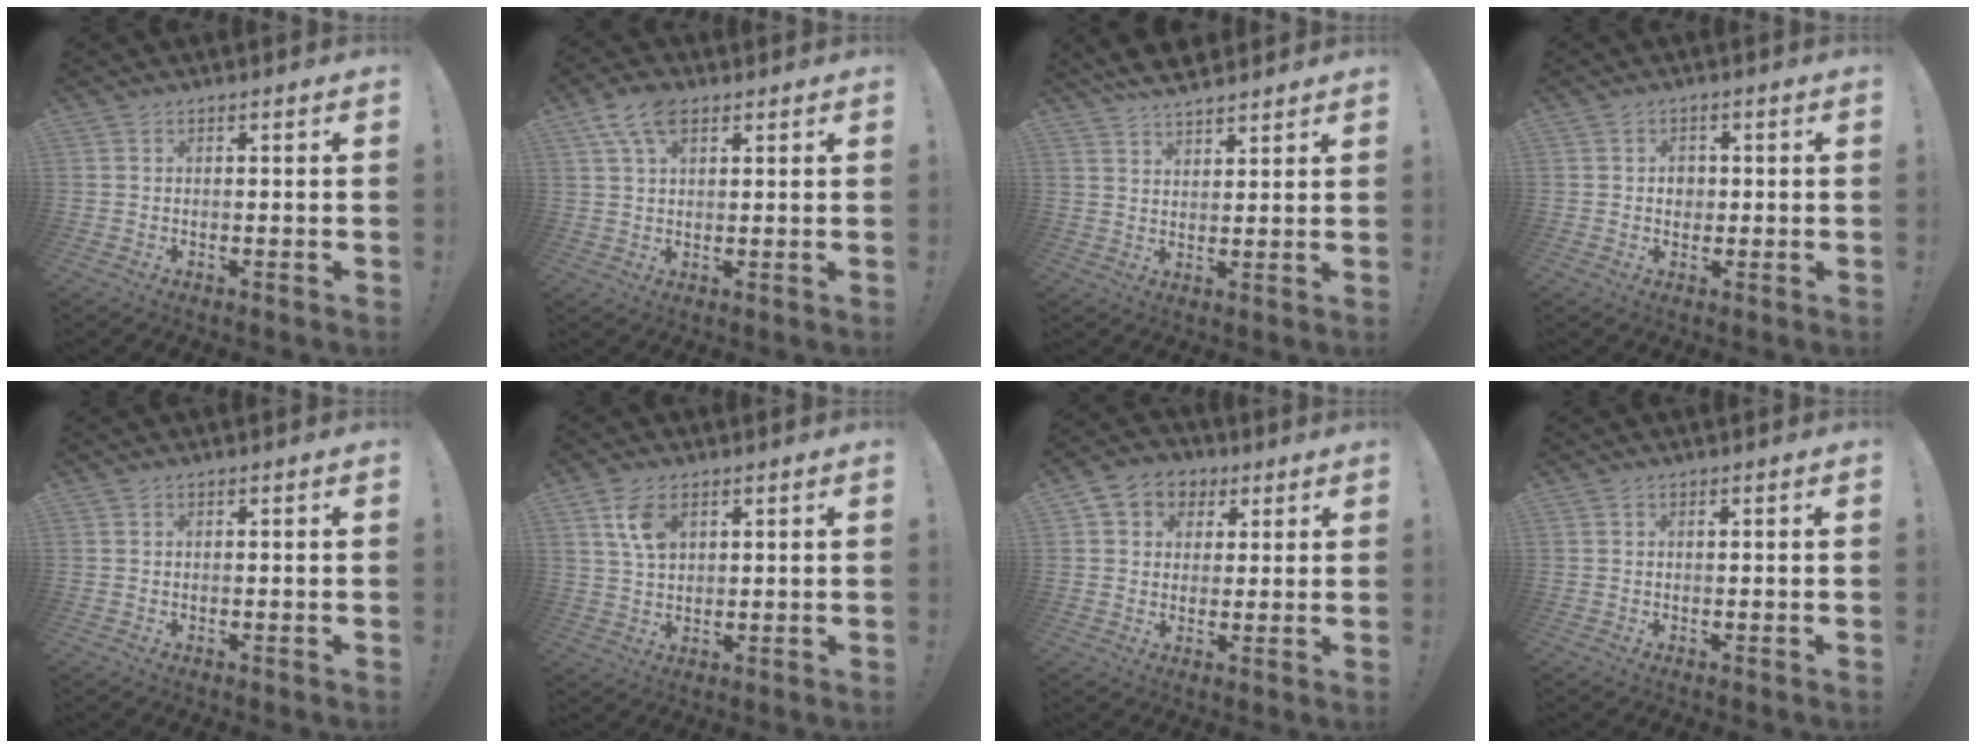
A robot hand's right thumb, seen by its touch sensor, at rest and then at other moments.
{"total": 8.3, "force": [4.2, 4.6, 5.5], "torque": [-0.087, -0.007, 0.078]}
{"total": 6.2, "force": [5.6, 1.9, 1.7], "torque": [-0.033, -0.030, 0.105]}
{"total": 3.3, "force": [-0.1, 2.9, 1.5], "torque": [-0.020, 0.002, -0.004]}
{"total": 0.0}
{"total": 7.3, "force": [3.2, 4.4, 4.9], "torque": [-0.082, -0.007, 0.060]}
{"total": 7.3, "force": [2.1, 6.7, 2.1], "torque": [-0.029, -0.002, 0.047]}
{"total": 0.0}